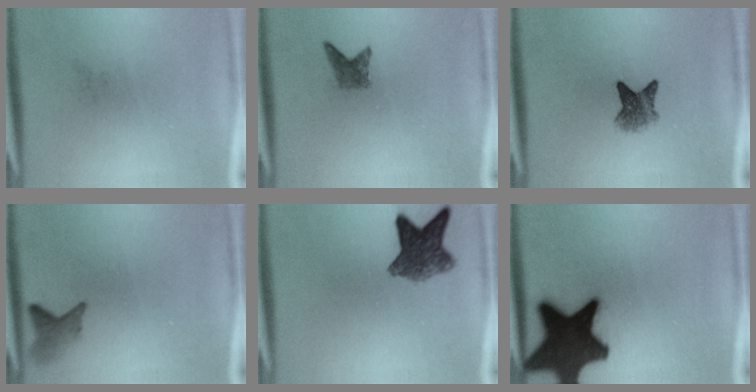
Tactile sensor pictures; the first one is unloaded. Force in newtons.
{"total": 2.0}
{"total": 4.2}
{"total": 2.4}
{"total": 7.4}
{"total": 19.6}